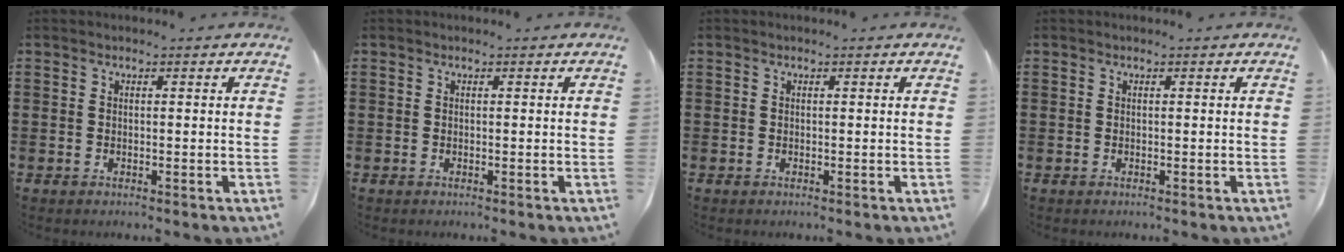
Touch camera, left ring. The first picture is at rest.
{"total": 0.0}
{"total": 0.0}
{"total": 0.0}